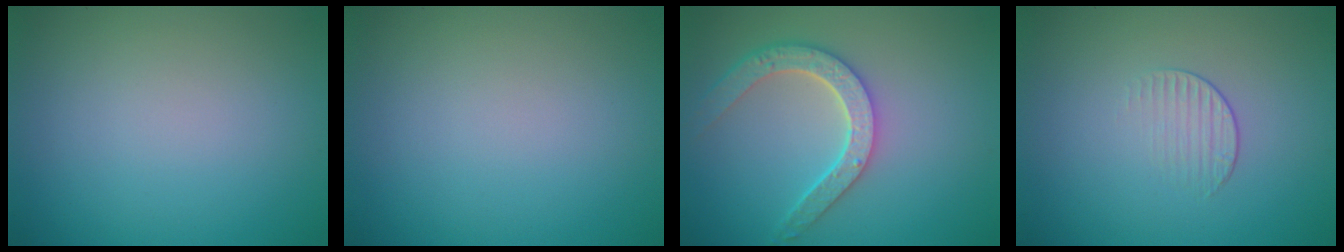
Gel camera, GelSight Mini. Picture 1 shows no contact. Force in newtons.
{"total": 0.0}
{"total": 4.6, "press": 3.8, "slide": 2.7}
{"total": 1.2, "press": 0.4, "slide": 1.2}